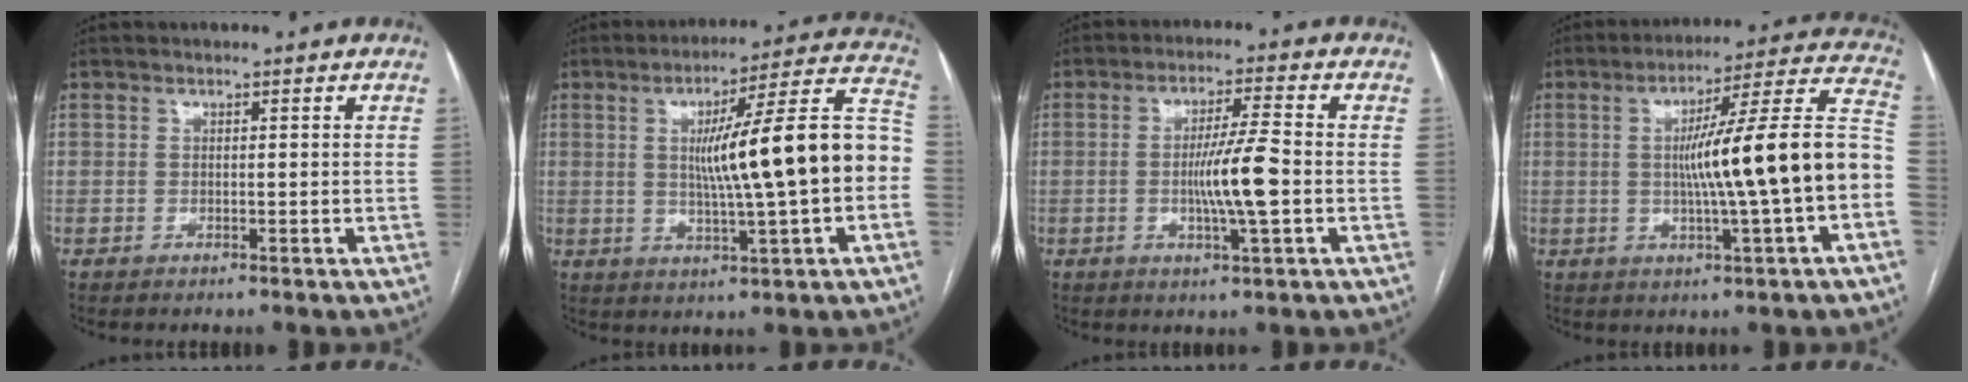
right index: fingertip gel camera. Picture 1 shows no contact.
{"total": 17.9, "force": [-0.2, 0.5, 17.9], "torque": [-0.259, 0.027, -0.005]}
{"total": 7.9, "force": [-1.2, -0.1, 7.8], "torque": [-0.143, -0.004, -0.023]}
{"total": 17.5, "force": [-1.9, -0.5, 17.4], "torque": [-0.250, 0.025, -0.032]}